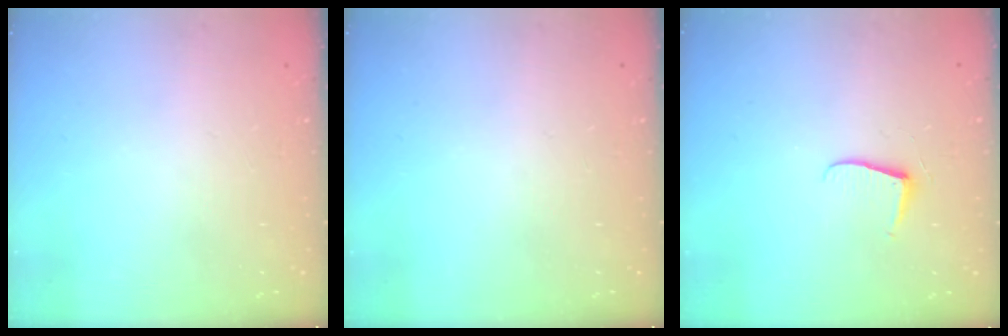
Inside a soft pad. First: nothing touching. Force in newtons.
{"total": 0.0}
{"total": 5.5, "press": 5.5, "slide": 0.6}